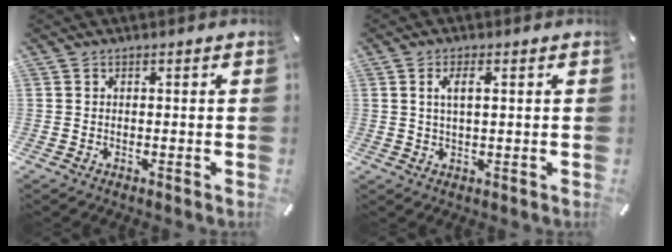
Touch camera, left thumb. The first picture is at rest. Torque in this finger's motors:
{"motor_torque": [0.00, 0.17, 0.10, 0.34, 0.05]}